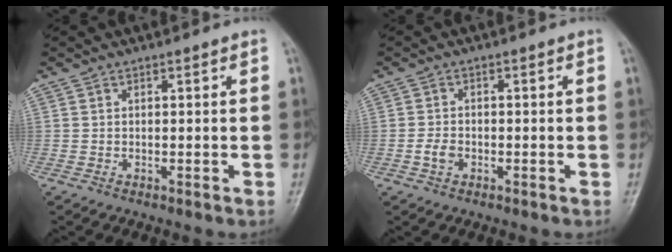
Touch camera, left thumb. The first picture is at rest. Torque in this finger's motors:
{"motor_torque": [-0.30, 0.12, 0.19, 0.06, 0.00]}